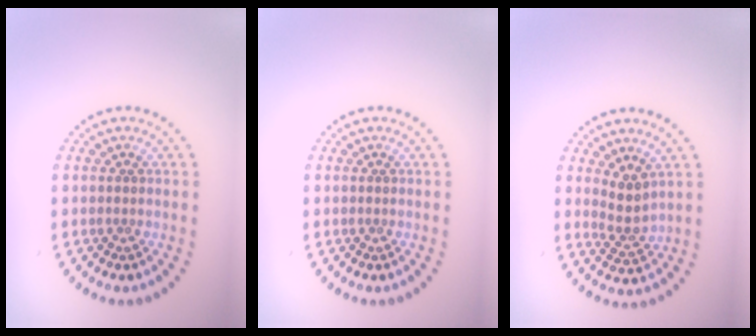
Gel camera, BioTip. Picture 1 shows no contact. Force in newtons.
{"total": 0.0}
{"total": 2.2, "press": 1.7, "slide": 1.4}